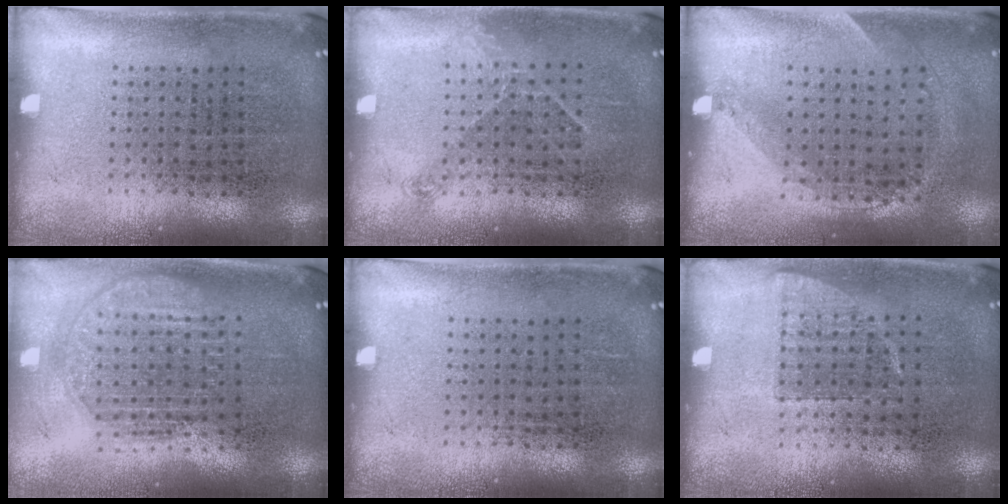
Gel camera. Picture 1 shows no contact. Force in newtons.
{"total": 0.9, "press": 0.8, "slide": 0.5}
{"total": 1.4, "press": 1.0, "slide": 1.0}
{"total": 1.8, "press": 1.5, "slide": 1.0}
{"total": 0.0}
{"total": 0.7, "press": 0.6, "slide": 0.2}